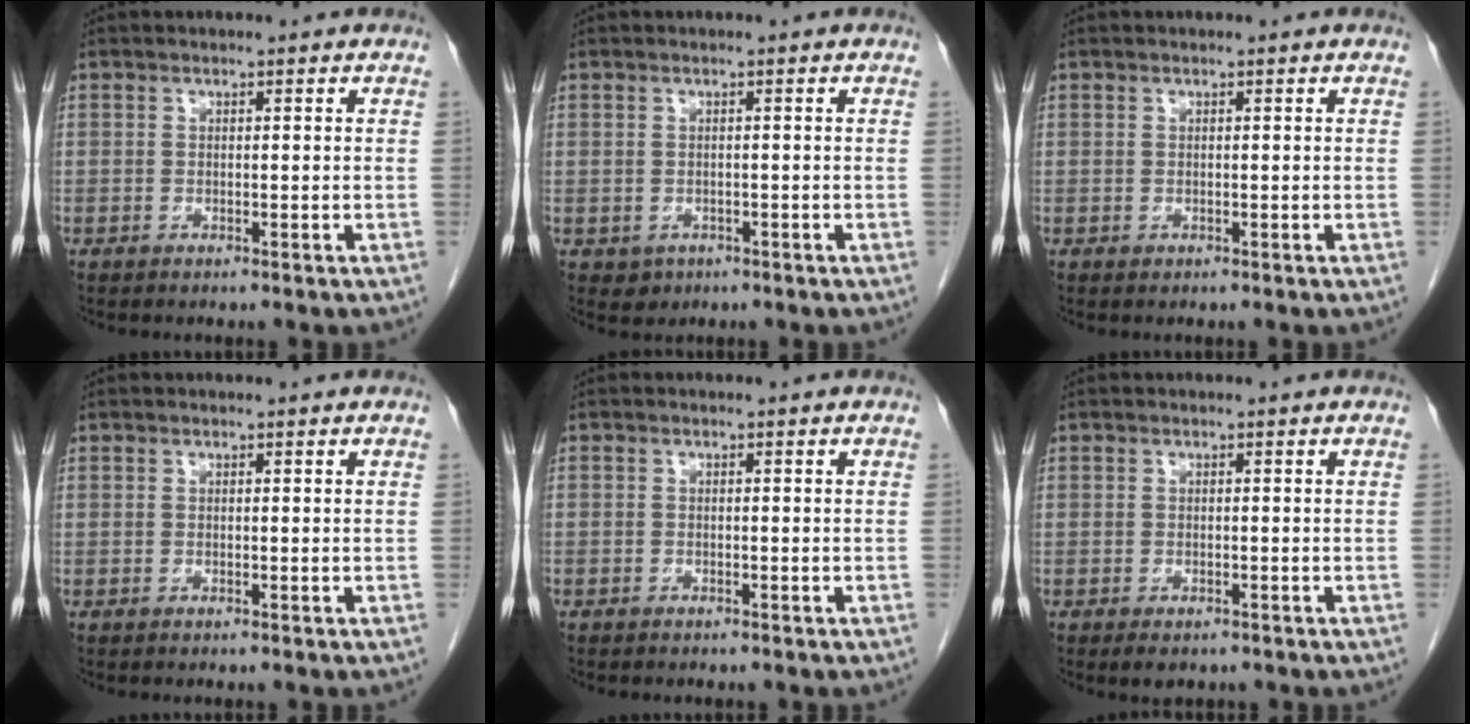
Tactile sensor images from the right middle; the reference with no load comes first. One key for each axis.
{"total": 1.9, "fx": -0.8, "fy": 1.7, "fz": 0.4, "tx": -0.004, "ty": 0.006, "tz": -0.003}
{"total": 0.0}
{"total": 0.0}
{"total": 0.8, "fx": -0.7, "fy": 0.5, "fz": 0.1, "tx": -0.004, "ty": 0.002, "tz": -0.009}
{"total": 2.4, "fx": -1.7, "fy": 1.2, "fz": 1.2, "tx": -0.013, "ty": -0.002, "tz": -0.017}